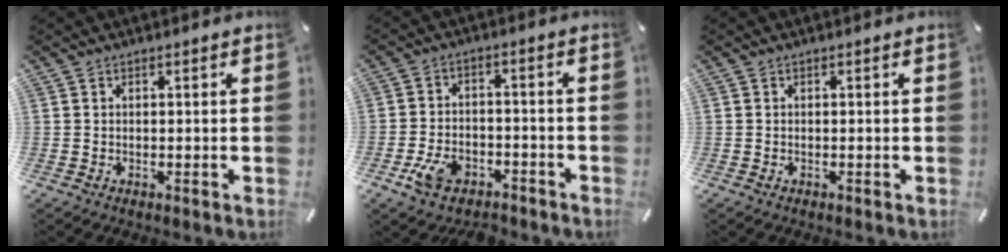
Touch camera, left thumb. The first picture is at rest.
{"total": 7.1, "force": [-4.5, 4.2, 3.5], "torque": [-0.077, 0.020, -0.085]}
{"total": 0.0}